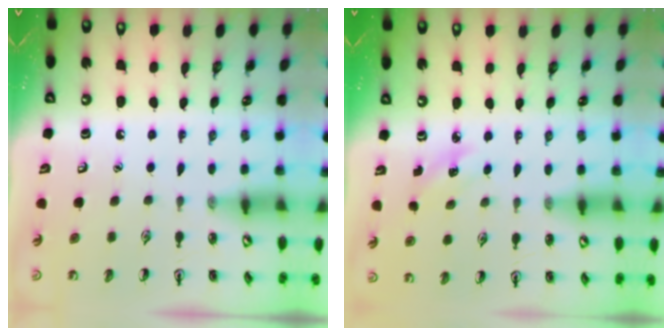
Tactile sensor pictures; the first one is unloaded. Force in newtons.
{"total": 2.7, "press": 2.5, "slide": 1.0}